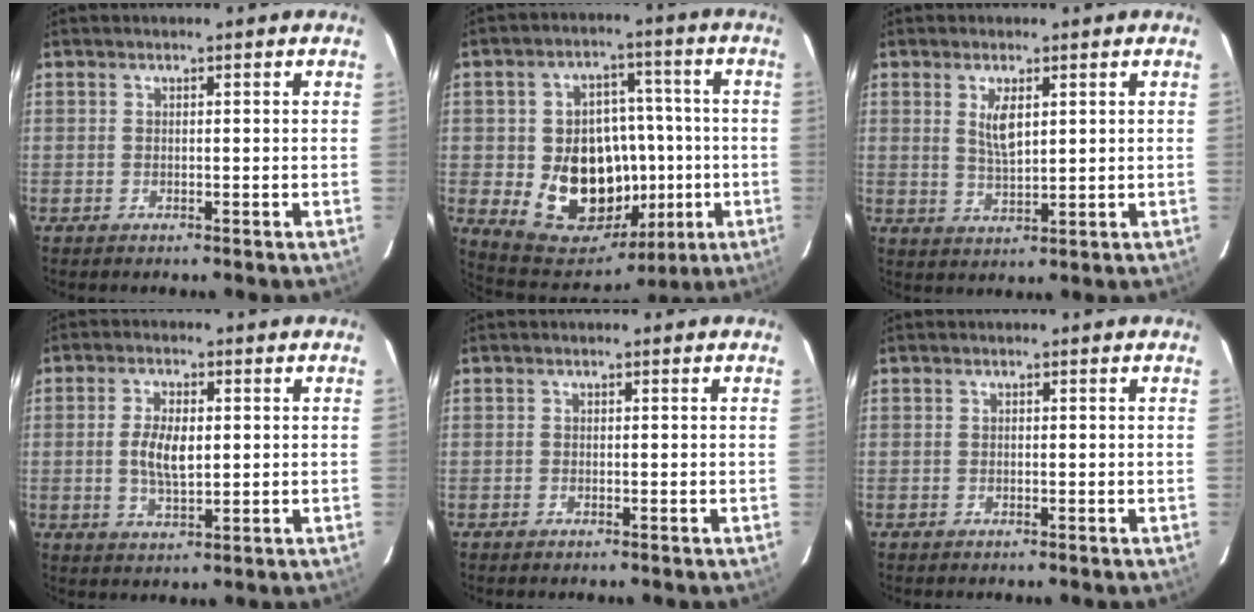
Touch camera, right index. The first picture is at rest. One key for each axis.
{"total": 18.7, "fx": -3.1, "fy": 15.0, "fz": 10.7, "tx": -0.225, "ty": 0.023, "tz": -0.018}
{"total": 4.7, "fx": 1.6, "fy": 1.7, "fz": 4.0, "tx": -0.073, "ty": -0.003, "tz": 0.034}
{"total": 6.1, "fx": 0.2, "fy": 2.8, "fz": 5.4, "tx": -0.104, "ty": 0.001, "tz": 0.007}
{"total": 0.0}
{"total": 0.0}